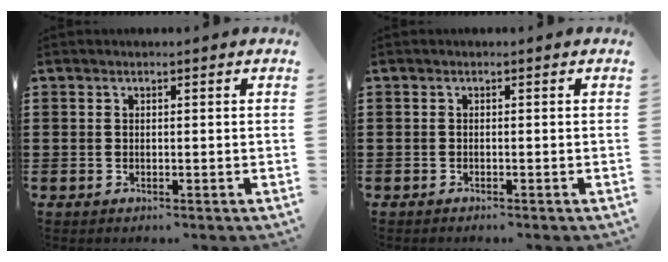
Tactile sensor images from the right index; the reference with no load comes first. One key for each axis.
{"total": 0.0}